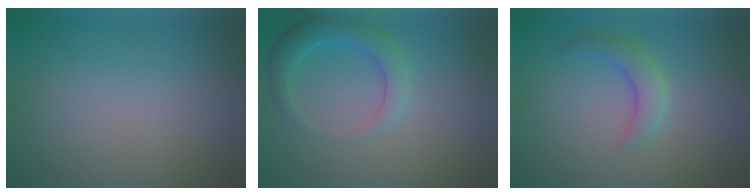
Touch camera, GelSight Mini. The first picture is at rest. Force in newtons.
{"total": 3.4, "press": 3.4, "slide": 0.2}
{"total": 2.9, "press": 2.9, "slide": 0.2}